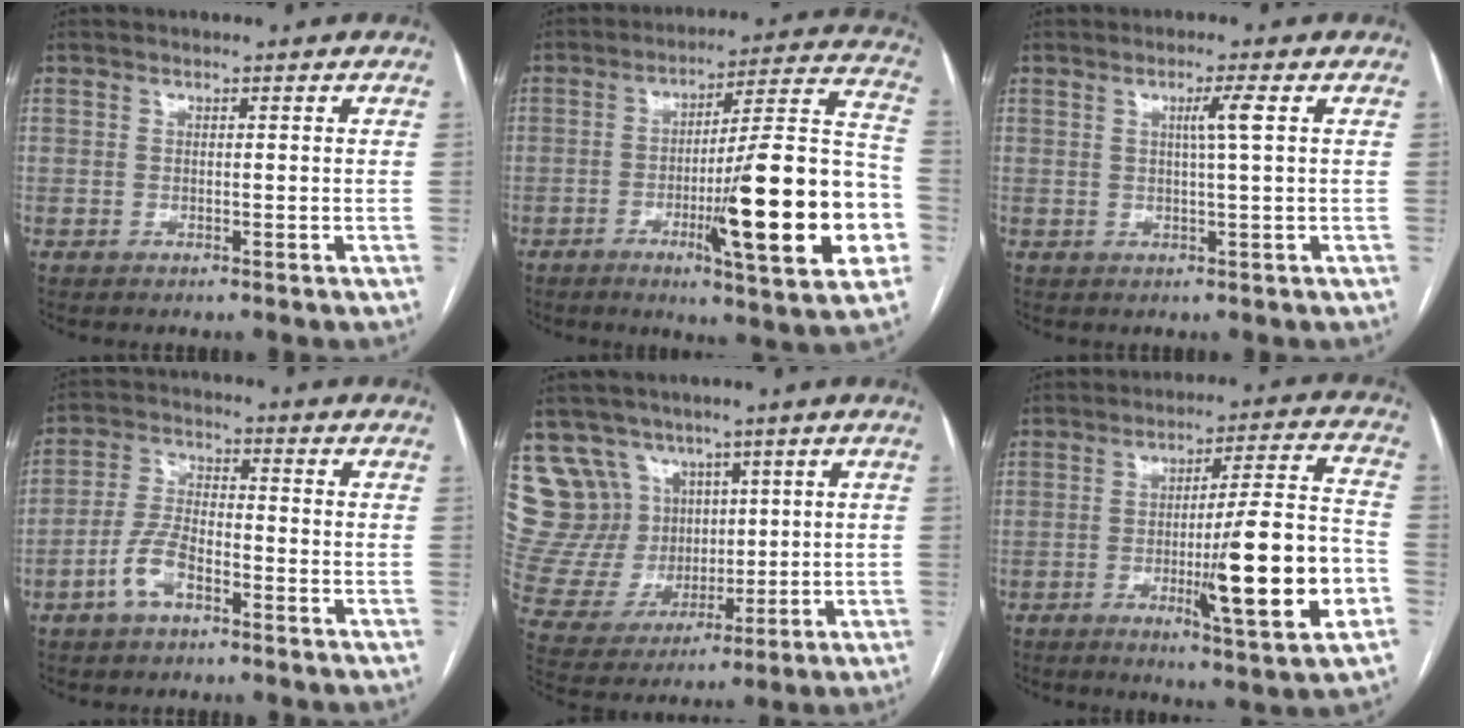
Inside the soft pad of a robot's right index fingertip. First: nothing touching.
{"total": 22.4, "force": [-6.1, 1.8, 21.5], "torque": [-0.270, 0.003, -0.087]}
{"total": 2.9, "force": [0.8, -0.7, 2.7], "torque": [-0.048, -0.002, 0.014]}
{"total": 6.3, "force": [-3.3, 2.9, 4.6], "torque": [-0.101, 0.012, -0.064]}
{"total": 13.3, "force": [7.4, 10.7, 2.8], "torque": [-0.078, 0.055, 0.168]}
{"total": 15.9, "force": [-4.4, 0.7, 15.3], "torque": [-0.230, -0.010, -0.064]}